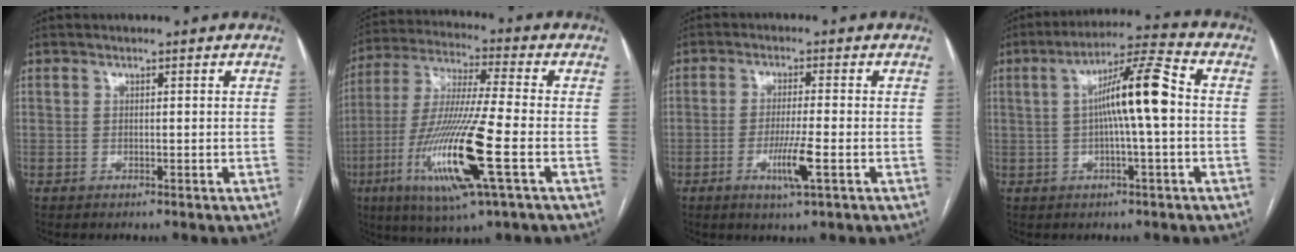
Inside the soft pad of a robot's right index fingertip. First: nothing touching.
{"total": 17.9, "force": [-5.9, 0.5, 16.9], "torque": [-0.355, -0.027, -0.111]}
{"total": 5.5, "force": [-2.0, -0.2, 5.1], "torque": [-0.100, -0.013, -0.037]}
{"total": 10.1, "force": [0.4, 0.7, 10.1], "torque": [-0.175, 0.025, 0.001]}